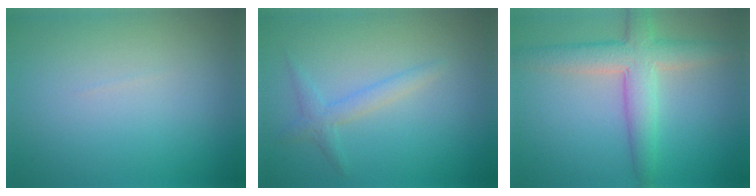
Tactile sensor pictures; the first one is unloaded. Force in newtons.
{"total": 1.9, "press": 1.9, "slide": 0.1}
{"total": 5.2, "press": 5.2, "slide": 0.3}